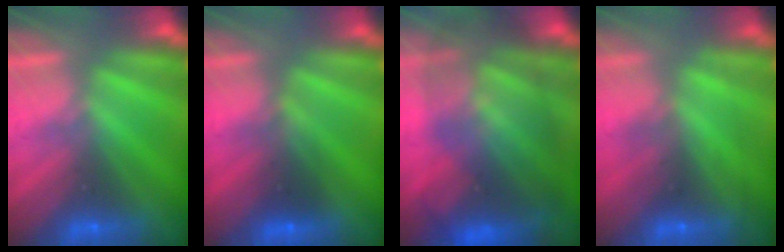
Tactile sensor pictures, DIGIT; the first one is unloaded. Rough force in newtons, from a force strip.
{"total": 2.6}
{"total": 10.7}
{"total": 2.2}